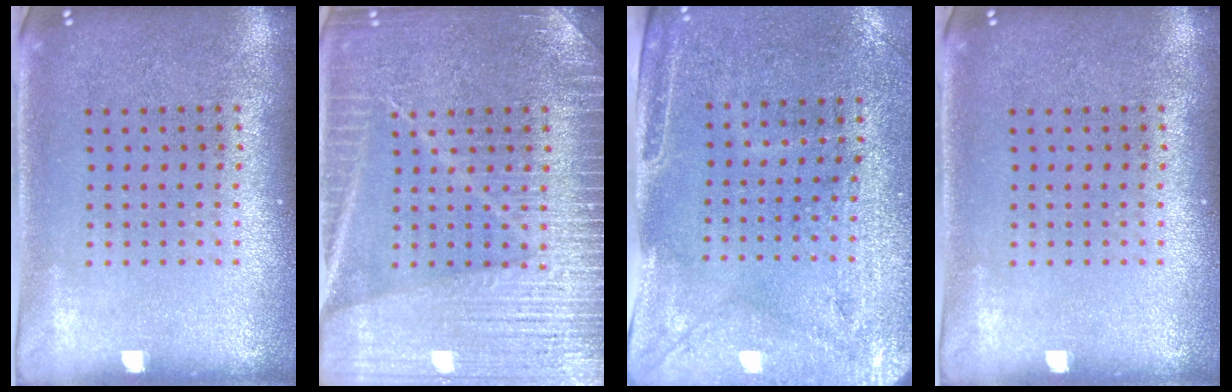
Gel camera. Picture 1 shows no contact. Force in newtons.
{"total": 3.9, "press": 3.9, "slide": 0.5}
{"total": 2.9, "press": 2.5, "slide": 1.5}
{"total": 0.0}